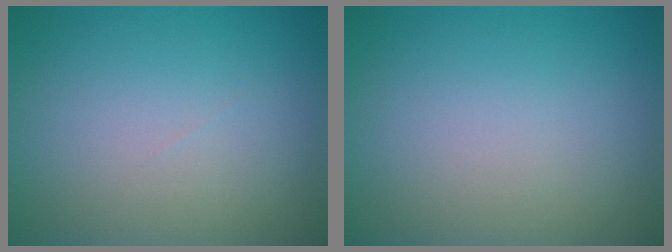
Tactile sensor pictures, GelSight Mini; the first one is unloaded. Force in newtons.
{"total": 0.0}